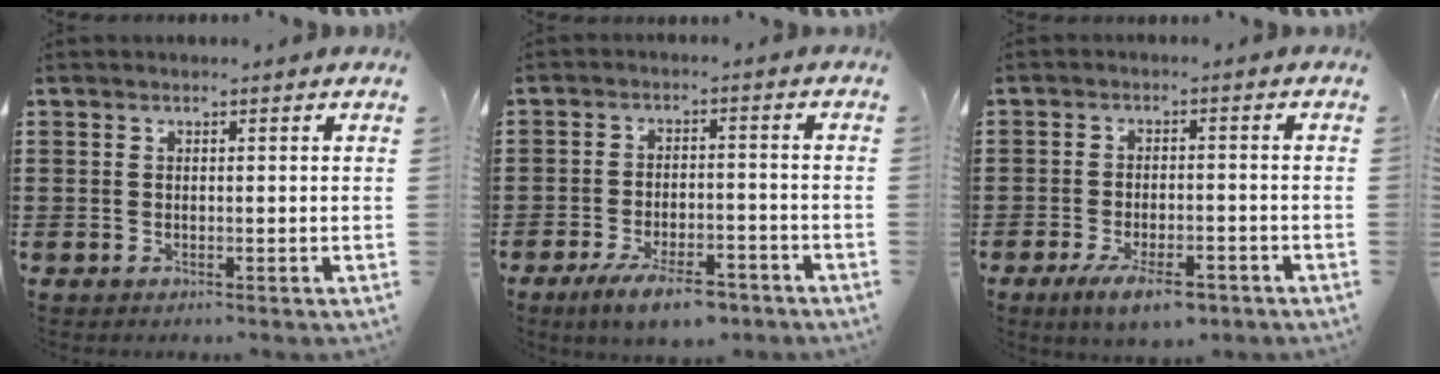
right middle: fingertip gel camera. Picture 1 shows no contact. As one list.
[{"total": 6.6, "force": [-5.0, 1.6, 4.0], "torque": [-0.074, 0.001, -0.089]}, {"total": 5.4, "force": [-3.7, 1.5, 3.6], "torque": [-0.069, -0.001, -0.068]}]